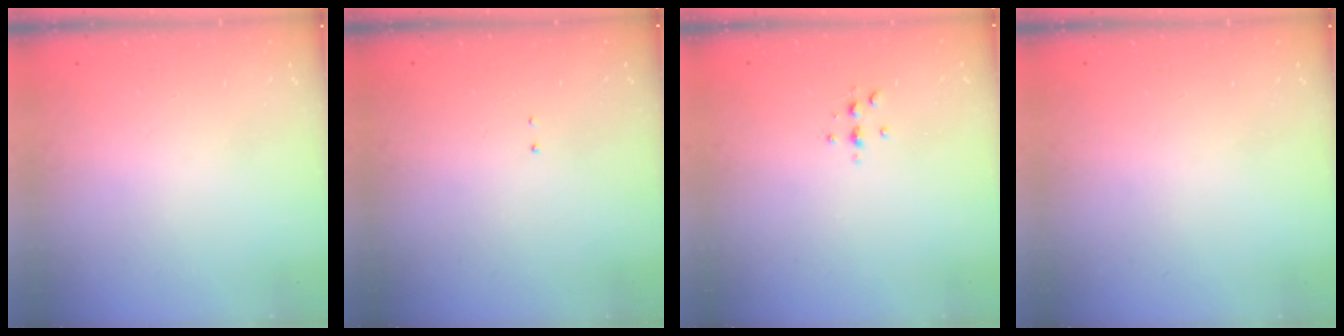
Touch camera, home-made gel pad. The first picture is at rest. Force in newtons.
{"total": 1.3, "press": 1.2, "slide": 0.6}
{"total": 3.0, "press": 3.0, "slide": 0.4}
{"total": 0.0}